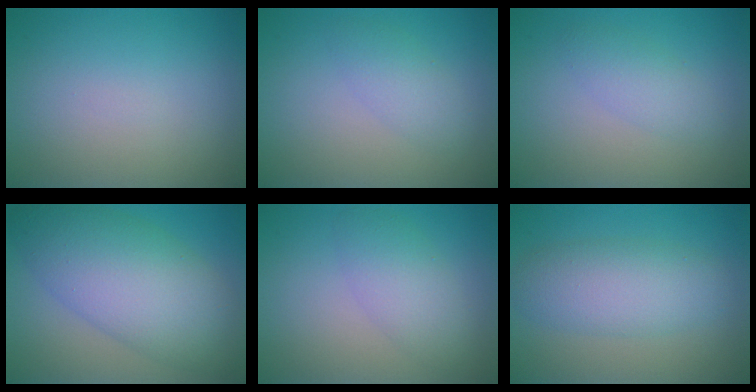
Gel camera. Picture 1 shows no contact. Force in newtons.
{"total": 2.2, "press": 2.2, "slide": 0.1}
{"total": 2.0, "press": 2.0, "slide": 0.0}
{"total": 9.4, "press": 9.4, "slide": 0.3}
{"total": 3.3, "press": 3.3, "slide": 0.2}
{"total": 4.9, "press": 4.9, "slide": 0.2}